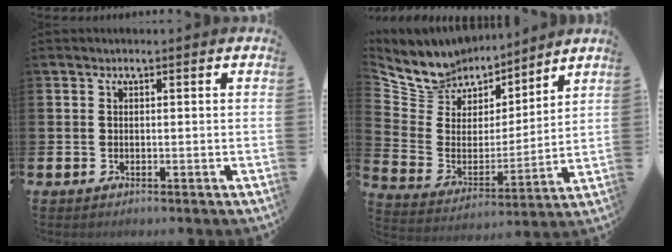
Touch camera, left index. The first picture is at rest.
{"total": 9.1, "force": [8.3, 3.5, -0.9], "torque": [-0.044, -0.074, 0.155]}